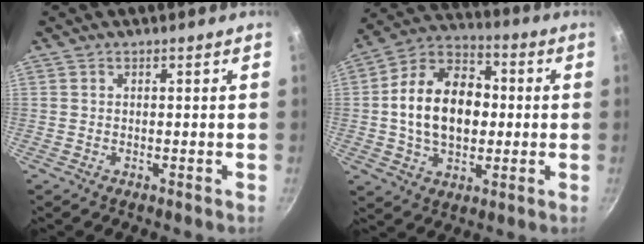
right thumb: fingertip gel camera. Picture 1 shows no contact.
{"total": 17.7, "force": [0.2, 12.2, 12.8], "torque": [-0.182, 0.028, -0.007]}